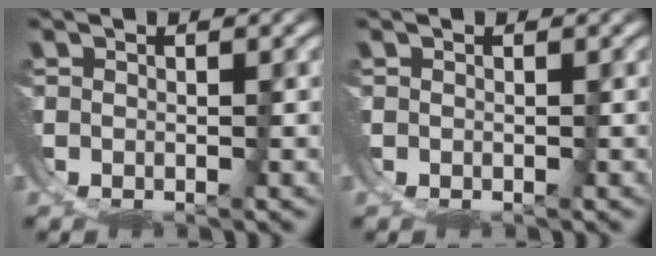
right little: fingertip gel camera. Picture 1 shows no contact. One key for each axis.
{"total": 0.0}